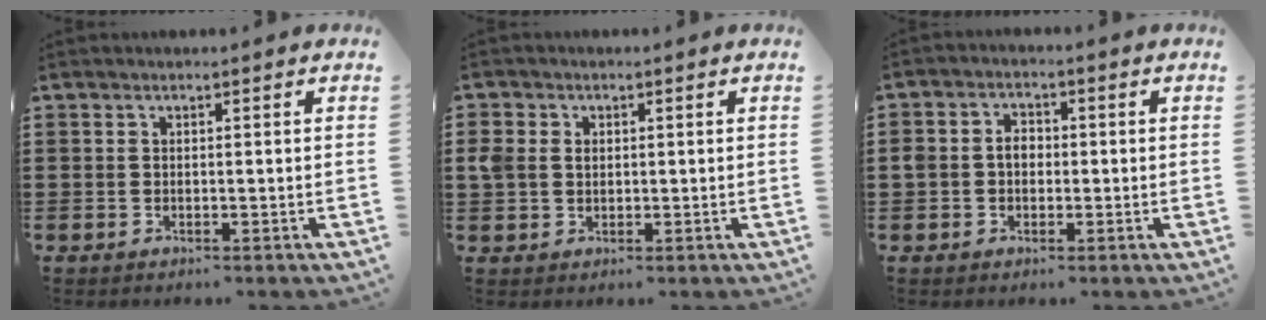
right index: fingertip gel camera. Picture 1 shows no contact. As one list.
[{"total": 2.8, "force": [0.5, 2.3, 1.5], "torque": [-0.044, 0.008, 0.006]}, {"total": 3.1, "force": [-0.1, 2.5, 1.9], "torque": [-0.040, 0.010, -0.005]}]